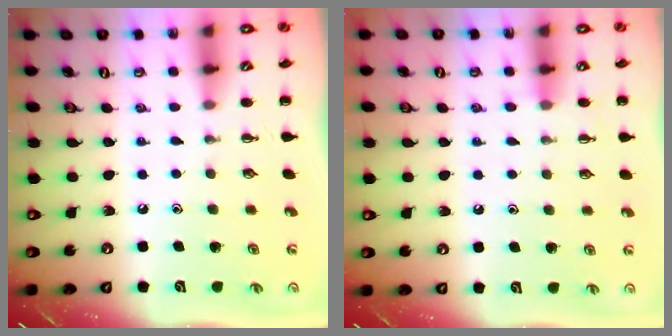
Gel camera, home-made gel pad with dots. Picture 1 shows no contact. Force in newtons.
{"total": 5.6, "press": 5.2, "slide": 2.2}